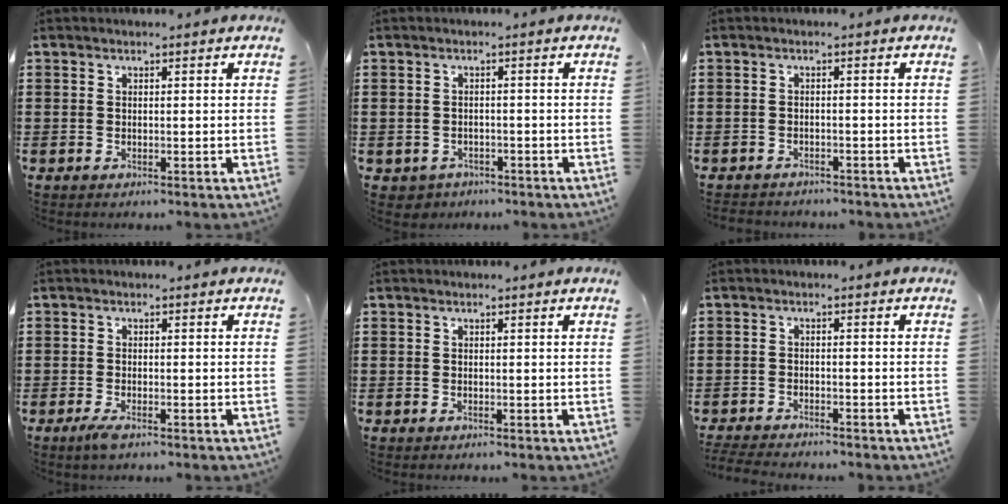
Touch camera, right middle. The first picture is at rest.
{"total": 1.3, "force": [-1.0, 0.7, -0.2], "torque": [-0.004, 0.003, -0.026]}
{"total": 1.6, "force": [-1.5, 0.2, -0.1], "torque": [-0.003, 0.001, -0.035]}
{"total": 1.7, "force": [-1.0, 0.3, 1.3], "torque": [-0.032, -0.007, -0.021]}
{"total": 0.0}
{"total": 2.7, "force": [-2.7, 0.1, 0.3], "torque": [-0.015, -0.003, -0.059]}